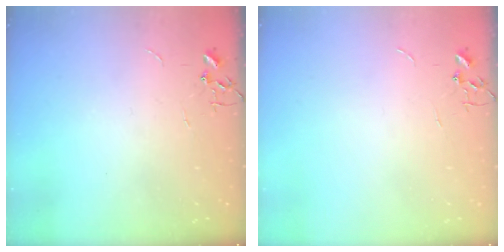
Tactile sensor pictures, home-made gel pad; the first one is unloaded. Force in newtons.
{"total": 0.0}